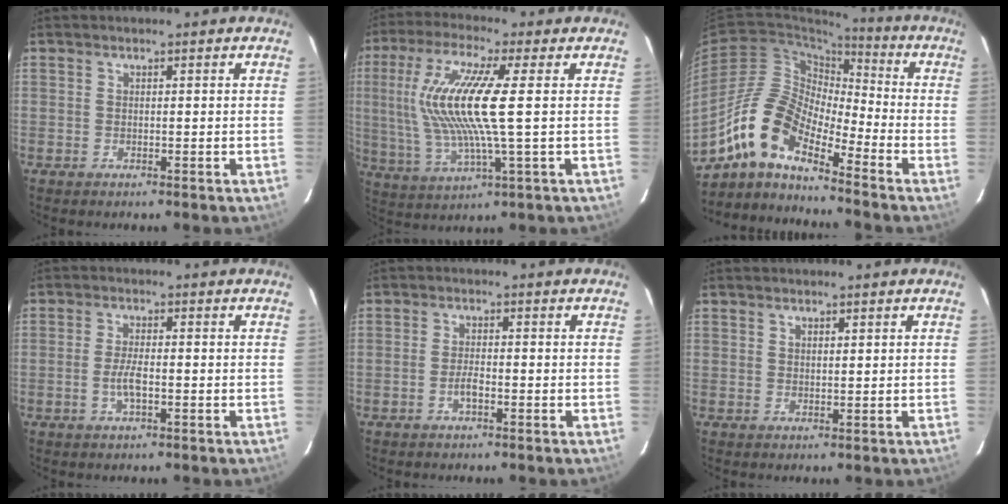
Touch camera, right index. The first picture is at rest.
{"total": 15.2, "force": [1.9, 1.5, 15.0], "torque": [-0.297, -0.001, 0.042]}
{"total": 13.2, "force": [-9.5, 4.4, 7.9], "torque": [-0.142, 0.013, -0.201]}
{"total": 3.6, "force": [-1.1, 1.1, 3.3], "torque": [-0.069, -0.001, -0.021]}
{"total": 2.8, "force": [-1.4, 0.9, 2.3], "torque": [-0.050, 0.003, -0.028]}
{"total": 1.2, "force": [0.9, 0.5, 0.6], "torque": [-0.008, 0.002, 0.015]}